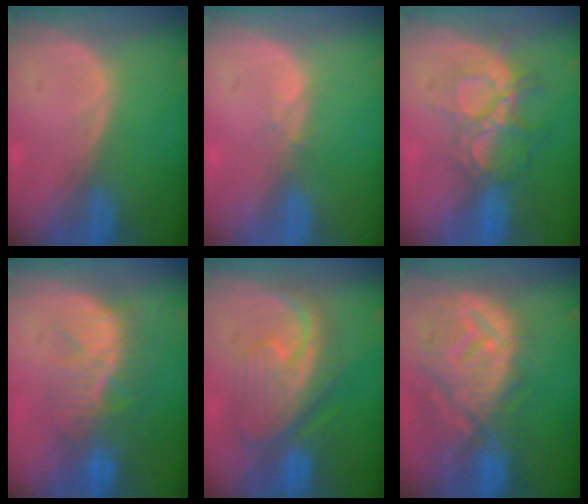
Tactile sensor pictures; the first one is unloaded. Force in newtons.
{"total": 0.7, "press": 0.7, "slide": 0.2}
{"total": 9.2, "press": 7.8, "slide": 4.8}
{"total": 9.5, "press": 8.6, "slide": 4.1}
{"total": 9.2, "press": 9.2, "slide": 0.4}
{"total": 12.6, "press": 11.1, "slide": 5.9}